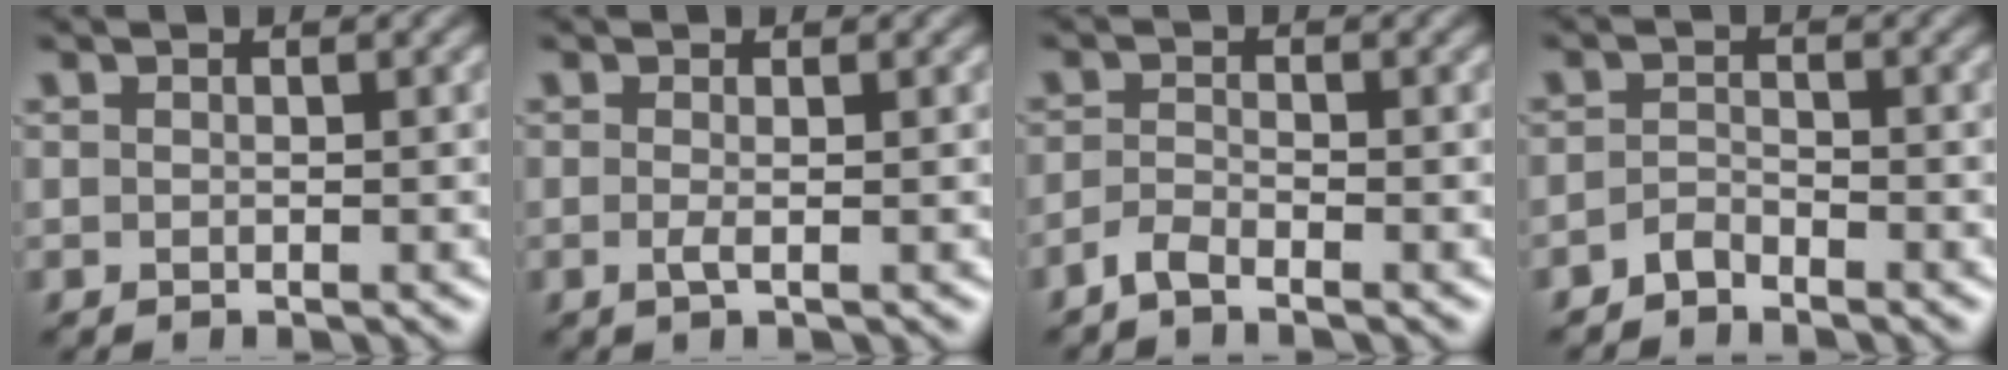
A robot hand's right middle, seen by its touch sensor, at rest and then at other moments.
{"total": 1.1, "force": [-0.2, 0.2, 1.0], "torque": [-0.021, -0.005, -0.005]}
{"total": 1.6, "force": [-1.3, 0.3, 0.9], "torque": [-0.023, 0.000, -0.035]}
{"total": 1.4, "force": [-1.3, 0.4, 0.4], "torque": [-0.009, 0.006, -0.027]}